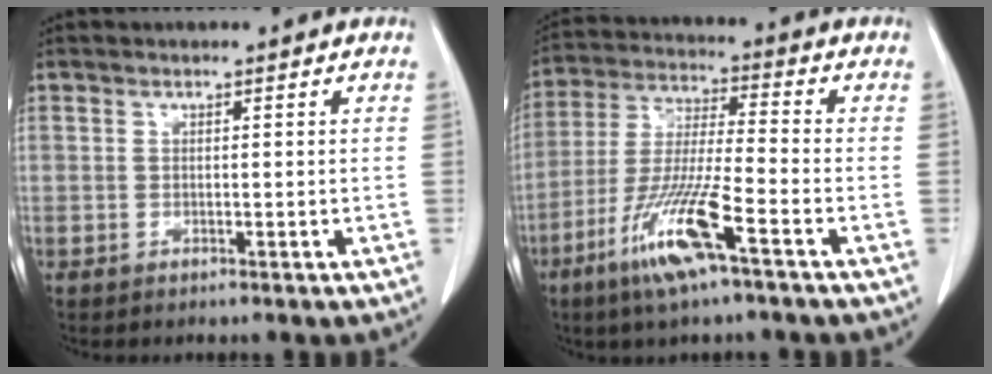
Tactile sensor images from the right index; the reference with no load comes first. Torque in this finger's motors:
{"motor_torque": [1.28, -0.86, 0.50, 0.21]}